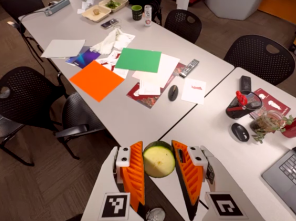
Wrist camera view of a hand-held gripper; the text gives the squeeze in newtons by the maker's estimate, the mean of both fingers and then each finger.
{"total": 10.4, "left": 10.7, "right": 10.1}